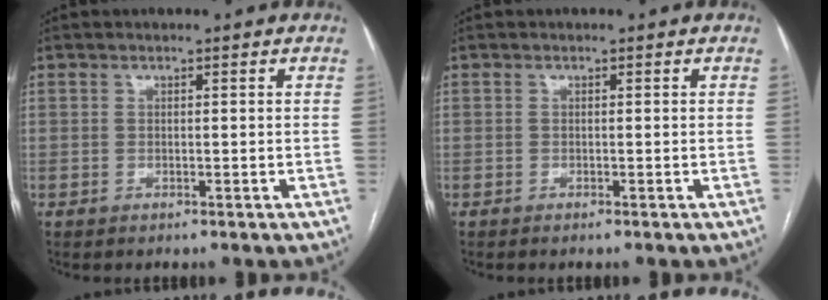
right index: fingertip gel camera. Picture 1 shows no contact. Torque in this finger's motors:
{"motor_torque": [-0.05, -0.02, 0.09, 0.01]}